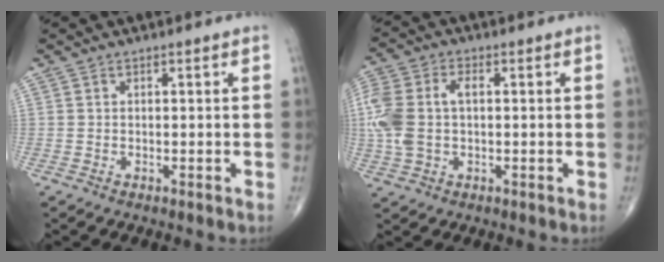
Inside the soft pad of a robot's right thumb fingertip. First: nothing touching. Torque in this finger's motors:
{"motor_torque": [1.59, 1.77, 0.98, -0.04, 0.19]}